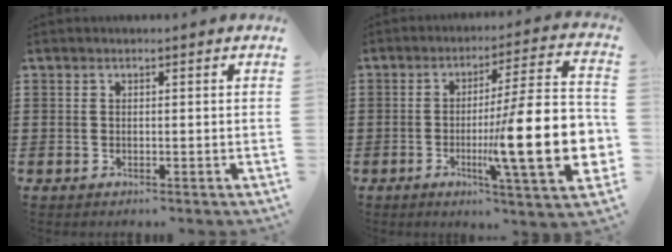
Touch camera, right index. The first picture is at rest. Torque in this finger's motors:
{"motor_torque": [2.14, 0.00, 0.72, 0.21]}